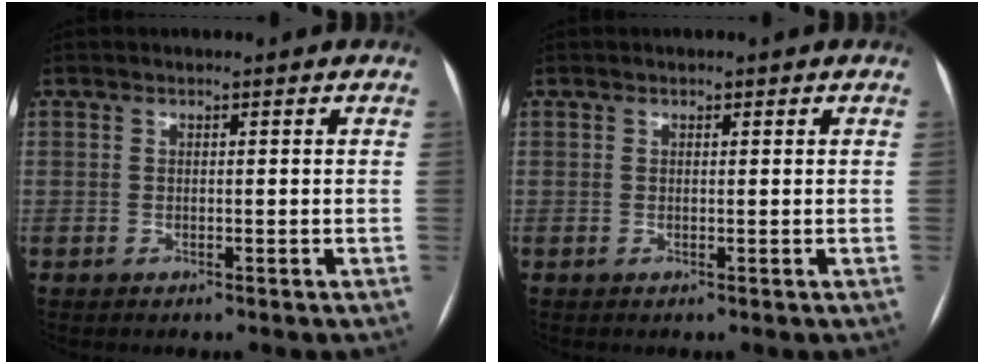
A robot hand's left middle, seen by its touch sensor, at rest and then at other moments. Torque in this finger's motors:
{"motor_torque": [-0.05, 0.06, 0.02, -0.01]}